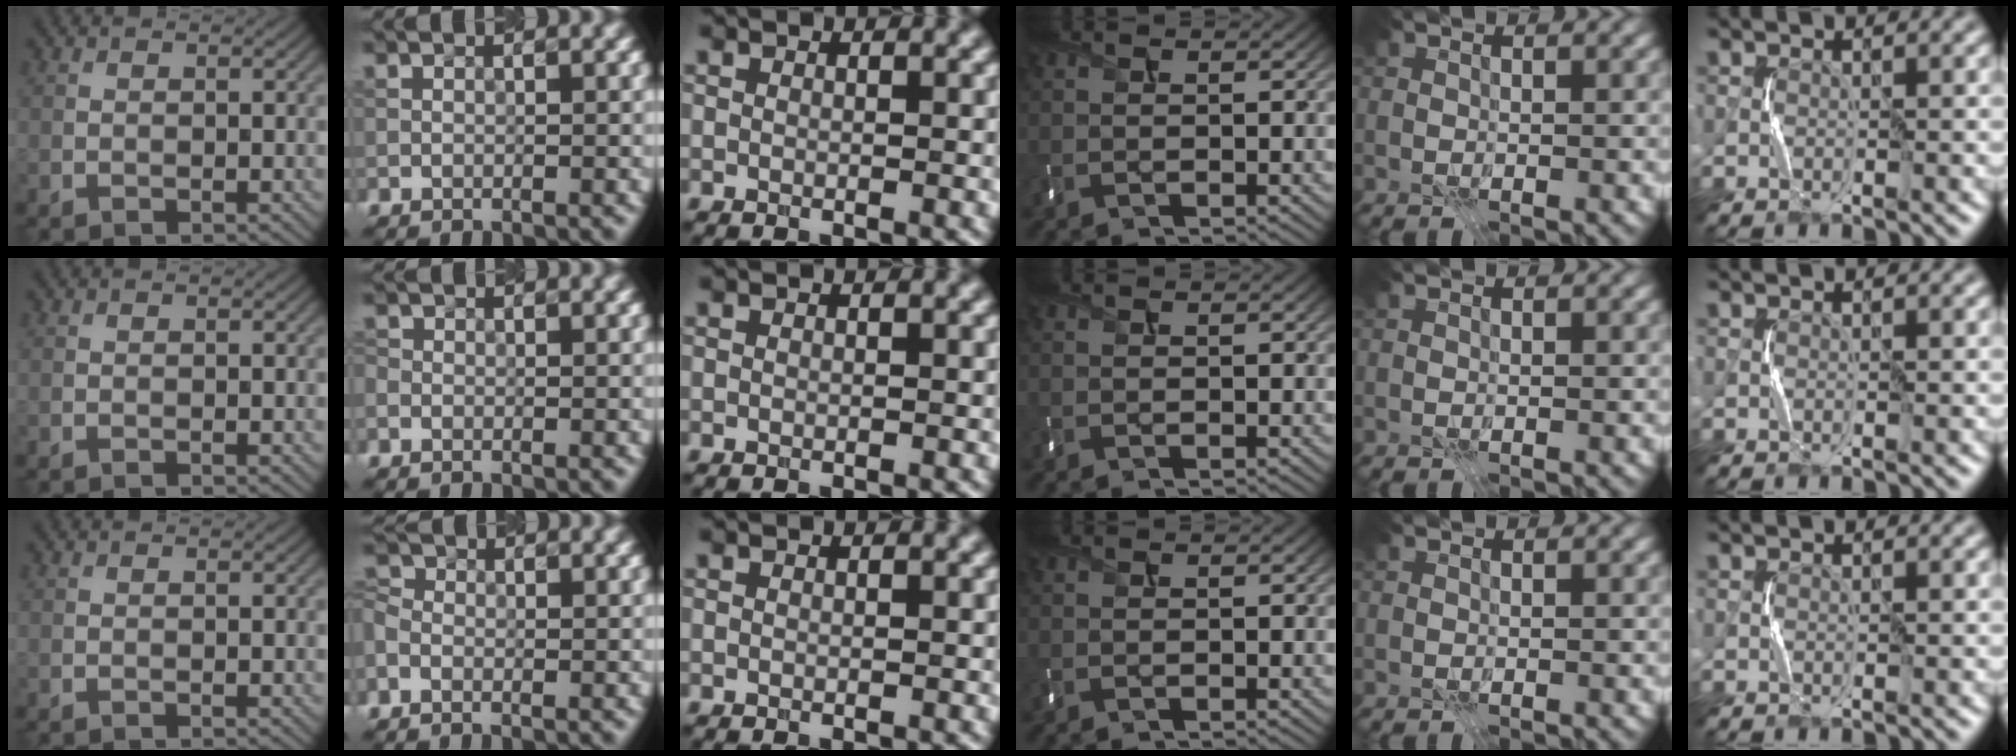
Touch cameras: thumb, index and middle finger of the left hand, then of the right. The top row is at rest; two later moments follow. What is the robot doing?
{"motion": "press", "object": "mouse"}